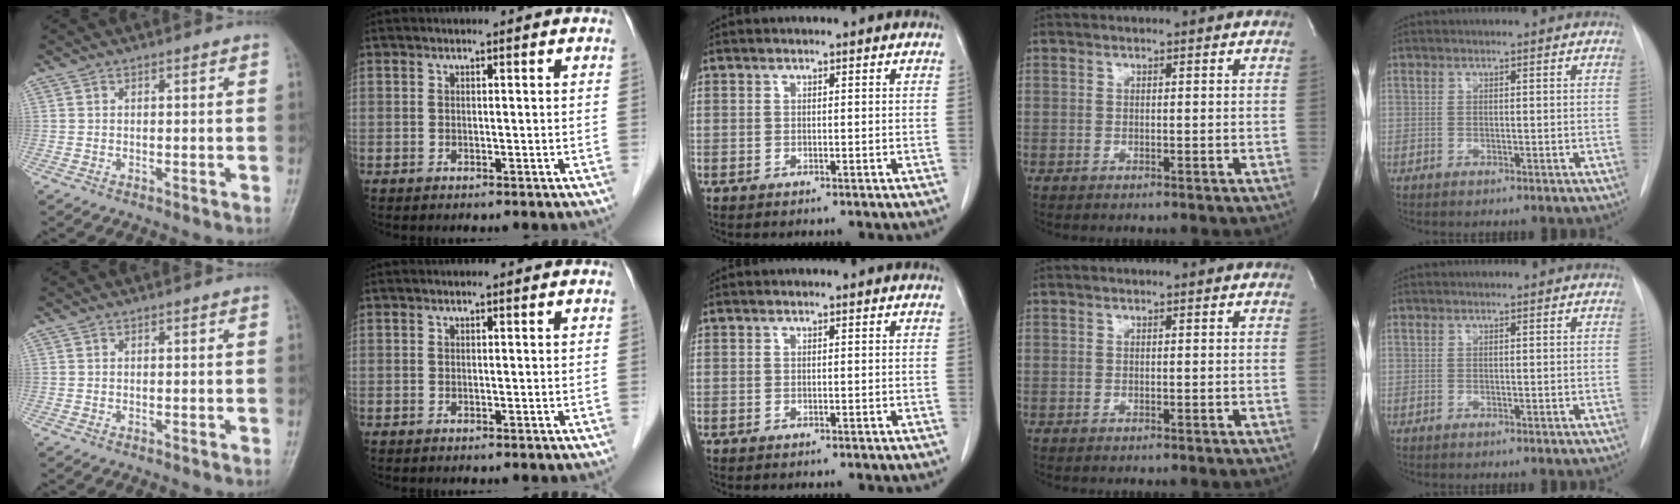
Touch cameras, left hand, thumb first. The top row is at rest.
{}